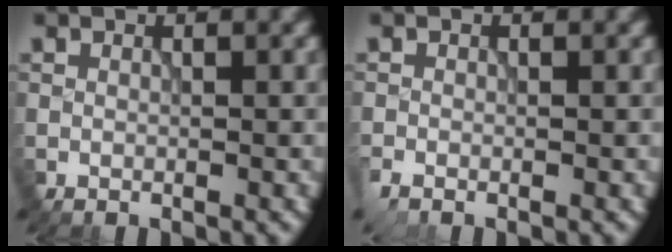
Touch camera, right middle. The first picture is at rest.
{"total": 1.2, "force": [-0.8, 0.5, 0.8], "torque": [-0.022, -0.007, -0.019]}